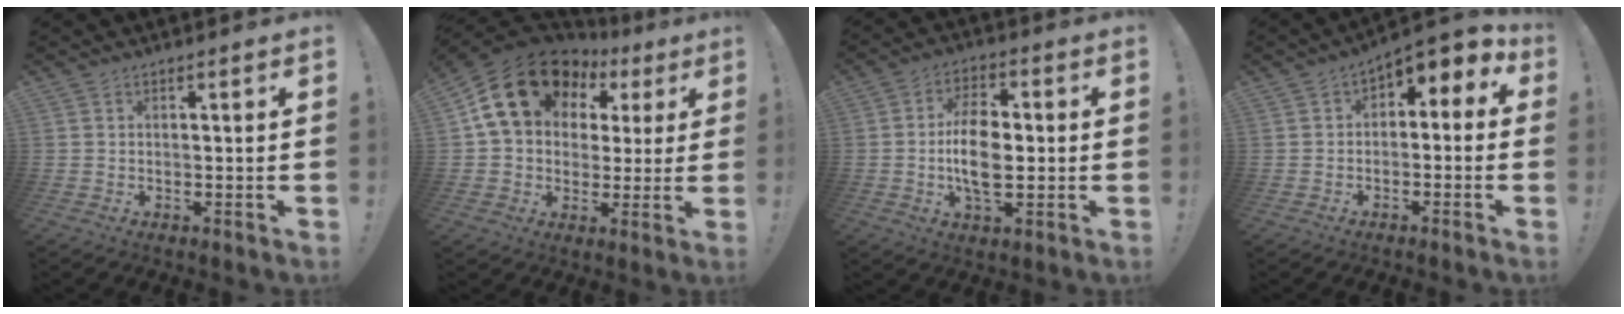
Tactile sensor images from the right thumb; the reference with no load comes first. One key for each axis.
{"total": 19.6, "fx": 8.8, "fy": 14.1, "fz": 10.5, "tx": -0.168, "ty": -0.035, "tz": 0.173}
{"total": 12.0, "fx": -1.1, "fy": 6.5, "fz": 9.9, "tx": -0.185, "ty": 0.003, "tz": -0.022}
{"total": 4.0, "fx": 0.8, "fy": 2.8, "fz": 2.7, "tx": -0.029, "ty": -0.001, "tz": 0.012}